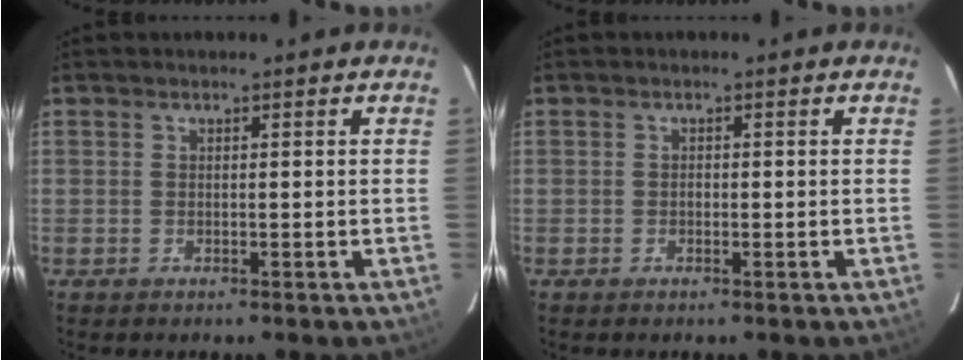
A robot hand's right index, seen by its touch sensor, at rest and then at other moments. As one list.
[{"total": 0.5, "force": [-0.3, 0.4, 0.2], "torque": [-0.002, 0.002, -0.007]}]